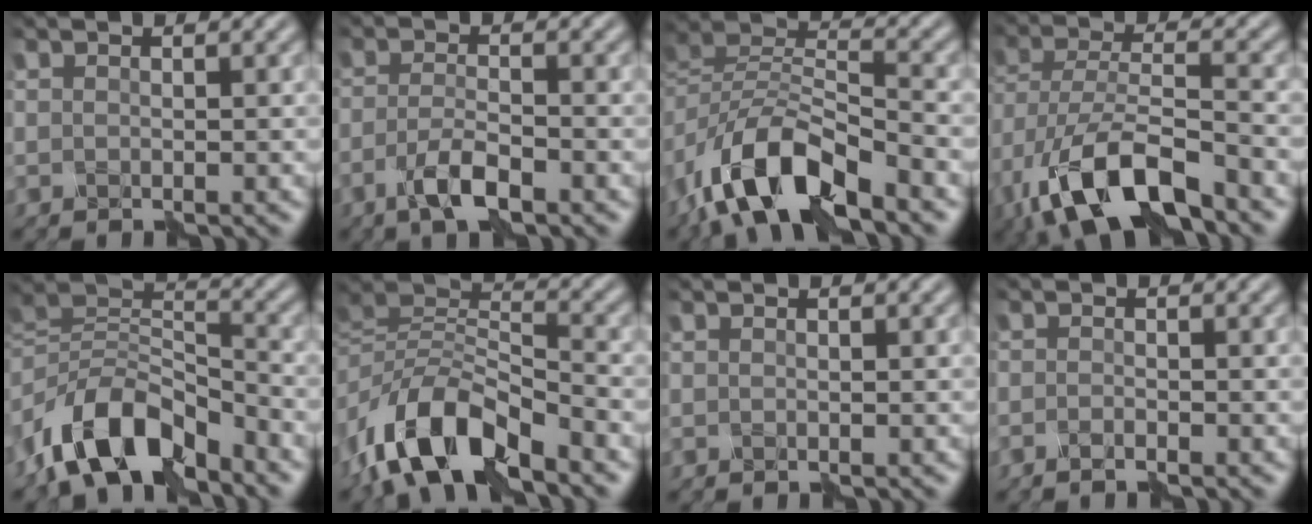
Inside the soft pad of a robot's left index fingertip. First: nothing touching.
{"total": 3.5, "force": [-2.1, 0.9, 2.7], "torque": [-0.055, 0.007, -0.040]}
{"total": 9.5, "force": [-6.0, 4.0, 6.2], "torque": [-0.111, 0.010, -0.116]}
{"total": 10.6, "force": [-6.4, 4.2, 7.4], "torque": [-0.152, -0.009, -0.115]}
{"total": 9.1, "force": [-5.9, 4.3, 5.4], "torque": [-0.085, 0.010, -0.116]}
{"total": 9.2, "force": [-5.5, 3.9, 6.2], "torque": [-0.117, 0.009, -0.111]}
{"total": 0.0}
{"total": 0.9, "force": [-0.9, 0.1, 0.4], "torque": [-0.006, 0.005, -0.012]}